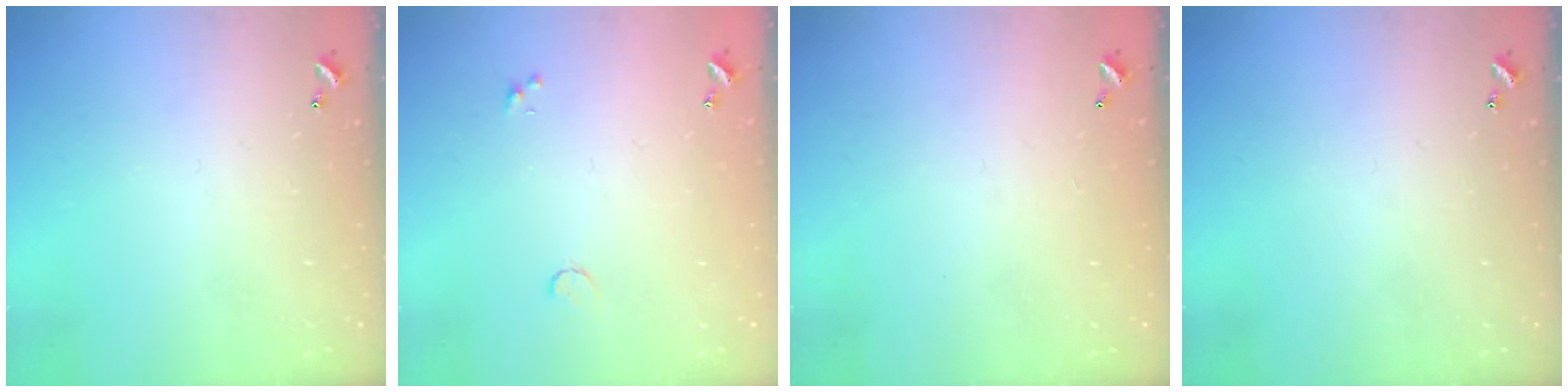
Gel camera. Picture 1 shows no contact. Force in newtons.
{"total": 0.5, "press": 0.4, "slide": 0.3}
{"total": 2.8, "press": 2.8, "slide": 0.1}
{"total": 0.0}